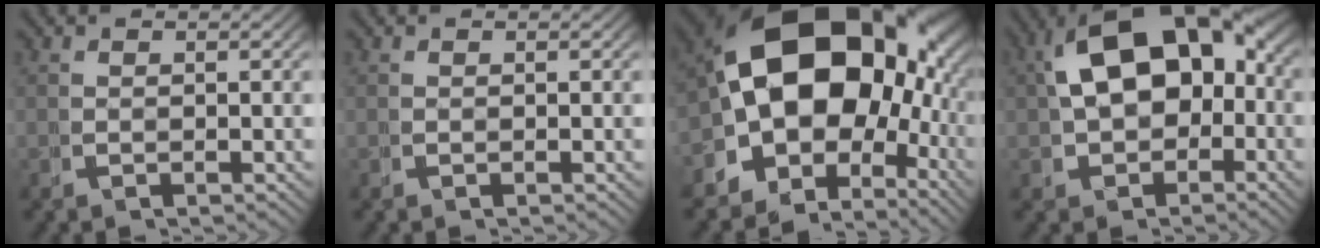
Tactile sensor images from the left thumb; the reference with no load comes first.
{"total": 0.0}
{"total": 22.3, "force": [1.8, 15.2, 16.3], "torque": [-0.270, -0.041, 0.034]}
{"total": 11.9, "force": [1.2, 8.4, 8.3], "torque": [-0.153, -0.018, 0.035]}